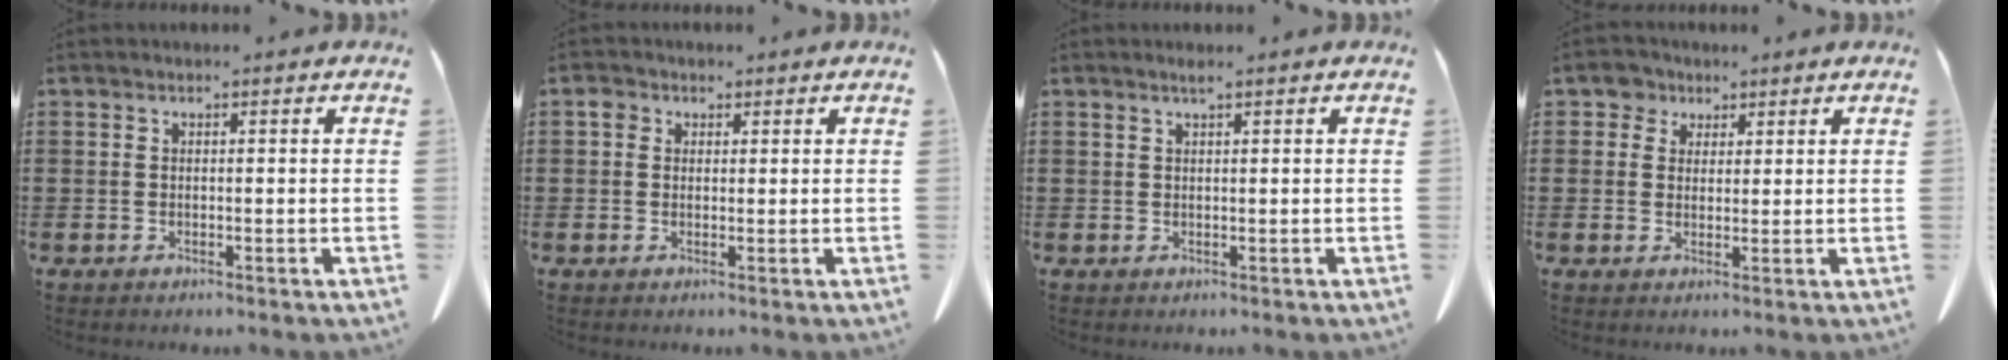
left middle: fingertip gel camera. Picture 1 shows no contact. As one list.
[{"total": 1.7, "force": [0.8, 1.3, 0.6], "torque": [-0.009, 0.003, 0.013]}, {"total": 1.0, "force": [0.7, 0.0, 0.8], "torque": [-0.015, 0.001, 0.012]}, {"total": 3.3, "force": [2.2, 2.5, 0.5], "torque": [-0.016, 0.008, 0.038]}]